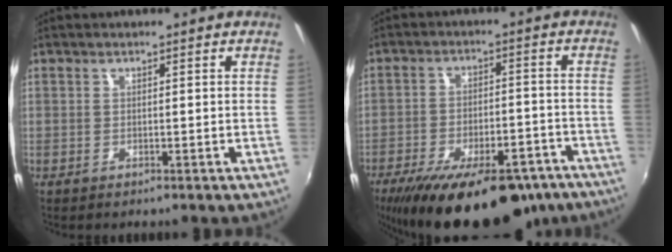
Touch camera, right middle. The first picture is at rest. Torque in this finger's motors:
{"motor_torque": [1.66, -0.48, 1.05, 0.21]}